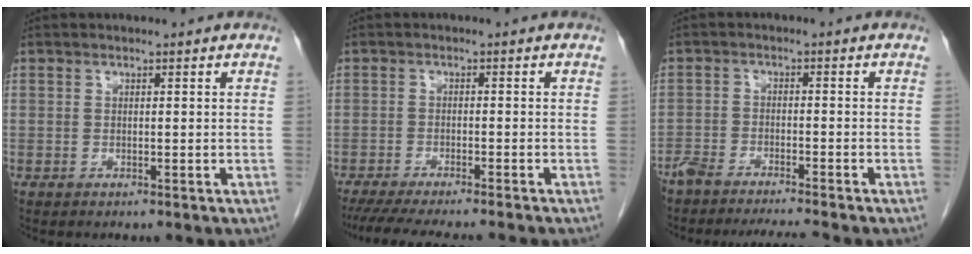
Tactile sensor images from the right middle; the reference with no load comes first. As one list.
[{"total": 12.8, "force": [-11.3, 0.1, 5.9], "torque": [-0.075, -0.025, -0.163]}, {"total": 7.7, "force": [-7.0, 0.1, 3.2], "torque": [-0.051, -0.008, -0.115]}]